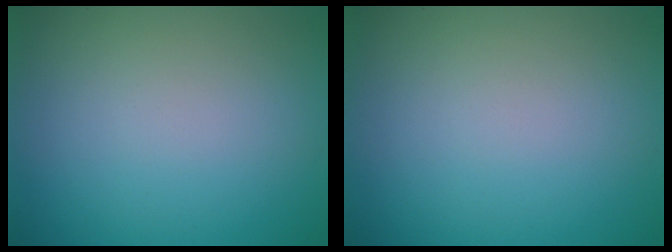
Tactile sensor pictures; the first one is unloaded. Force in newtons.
{"total": 0.0}